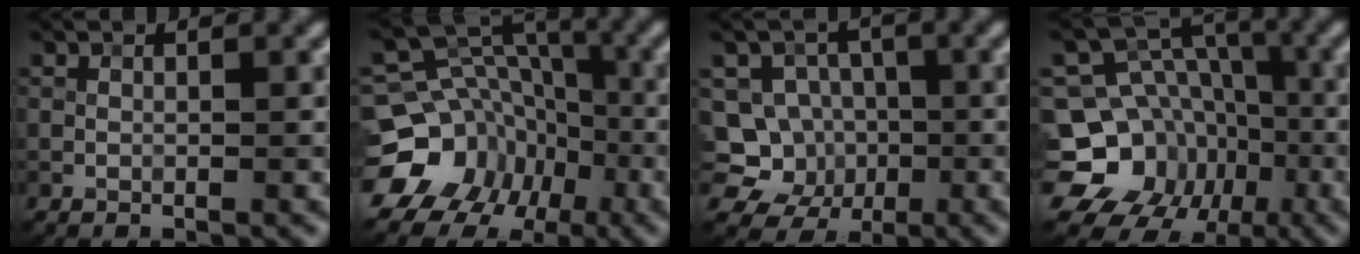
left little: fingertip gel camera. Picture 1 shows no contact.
{"total": 12.7, "force": [-5.3, 10.9, 3.8], "torque": [-0.075, -0.011, -0.095]}
{"total": 7.1, "force": [-2.3, 6.4, 2.1], "torque": [-0.016, 0.019, -0.067]}
{"total": 15.6, "force": [-7.2, 12.9, 5.2], "torque": [-0.101, -0.015, -0.124]}